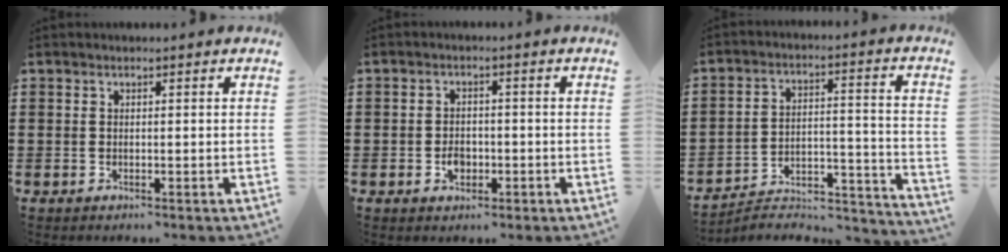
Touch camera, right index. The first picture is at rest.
{"total": 2.9, "force": [-0.9, 2.0, 1.9], "torque": [-0.036, 0.003, -0.017]}
{"total": 4.3, "force": [-4.0, 1.4, 1.1], "torque": [-0.023, -0.001, -0.084]}